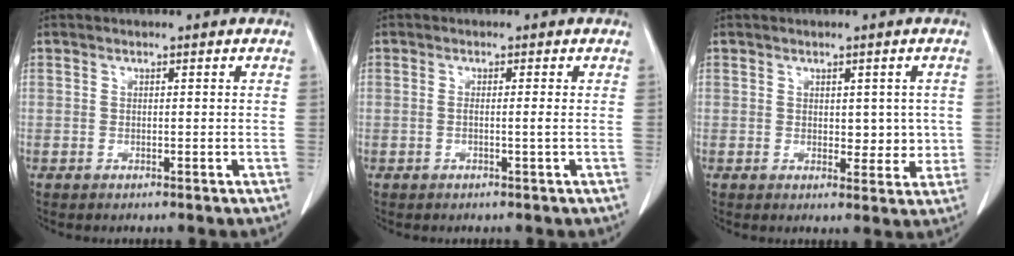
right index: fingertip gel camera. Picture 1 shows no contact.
{"total": 1.1, "force": [-0.1, -0.3, 1.0], "torque": [-0.021, -0.001, -0.004]}
{"total": 4.2, "force": [0.4, 2.5, 3.3], "torque": [-0.029, -0.005, 0.010]}